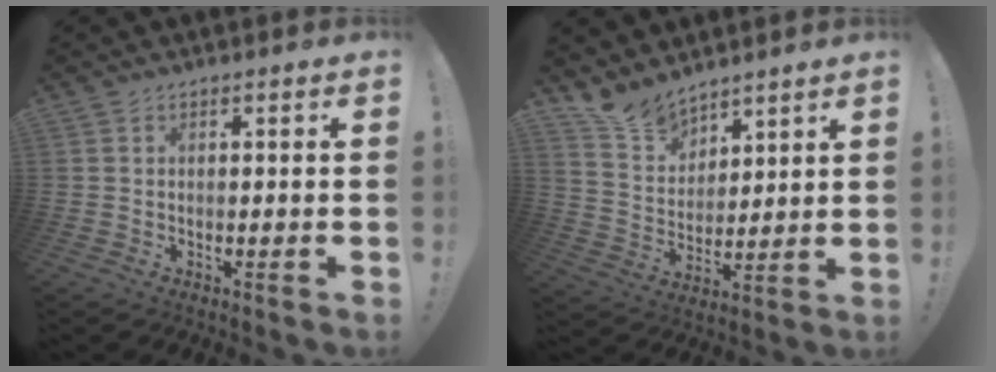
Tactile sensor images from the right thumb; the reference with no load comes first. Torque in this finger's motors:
{"motor_torque": [-0.30, 1.28, 0.08, 0.94, -0.01]}